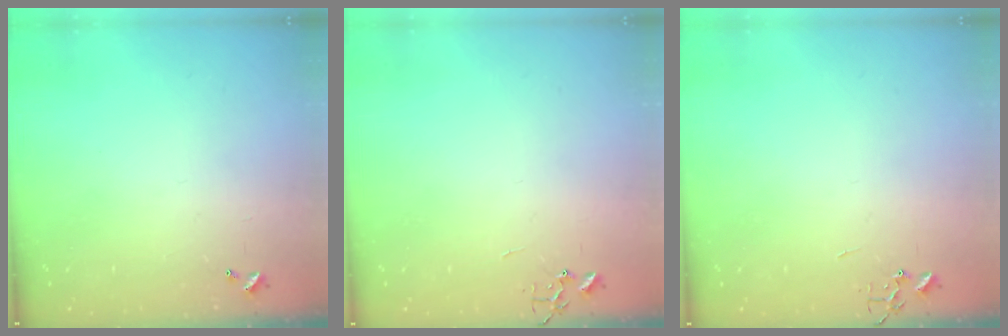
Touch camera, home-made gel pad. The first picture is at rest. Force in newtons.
{"total": 0.0}
{"total": 0.0}